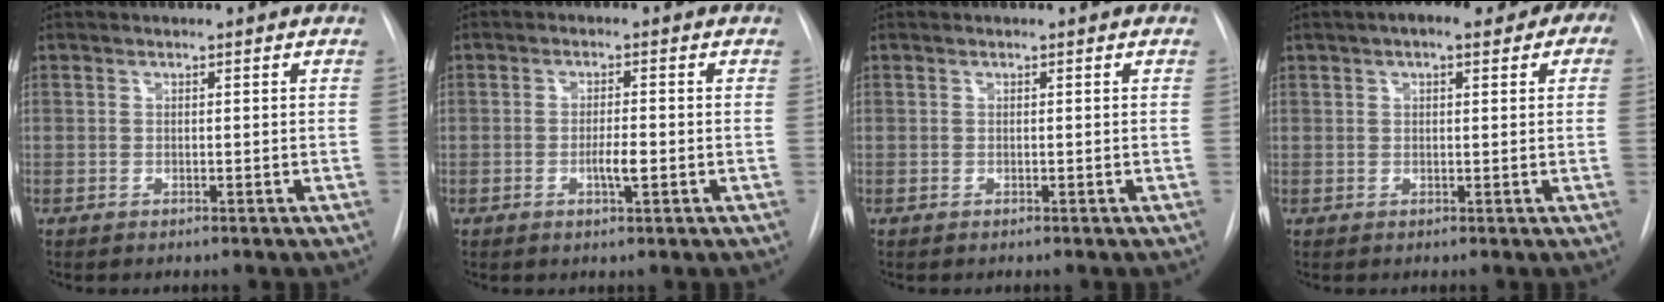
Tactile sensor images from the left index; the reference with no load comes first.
{"total": 2.8, "force": [-0.8, 0.4, 2.7], "torque": [-0.050, -0.002, -0.013]}
{"total": 0.0}
{"total": 10.3, "force": [5.3, 3.8, 7.9], "torque": [-0.090, 0.038, 0.062]}